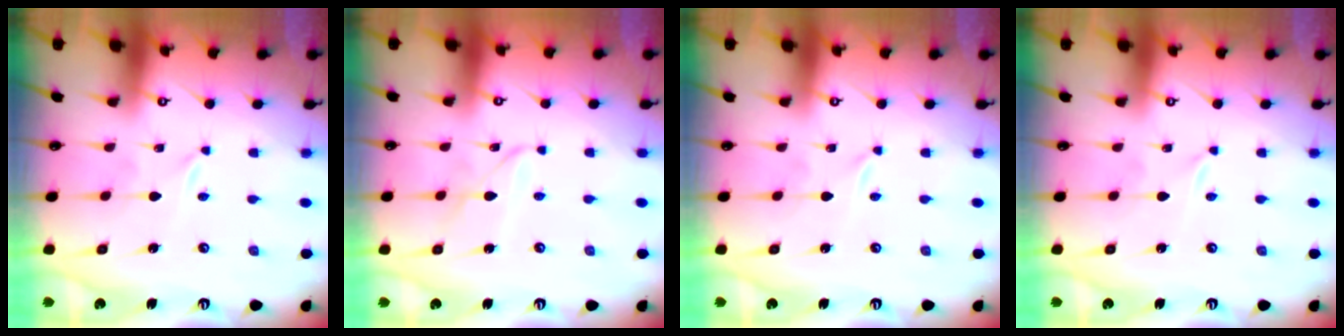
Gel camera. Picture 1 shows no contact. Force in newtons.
{"total": 3.5, "press": 3.5, "slide": 0.3}
{"total": 0.0}
{"total": 0.0}